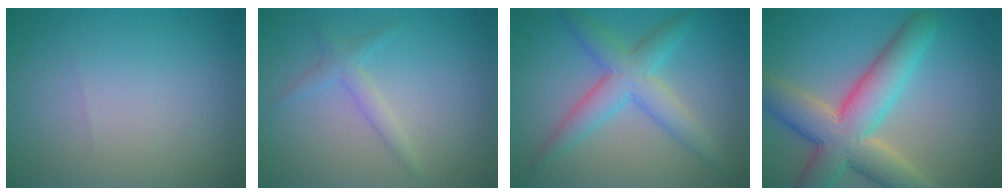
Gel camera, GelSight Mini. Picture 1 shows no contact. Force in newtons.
{"total": 1.7, "press": 1.7, "slide": 0.1}
{"total": 4.8, "press": 4.8, "slide": 0.2}
{"total": 8.8, "press": 8.7, "slide": 0.7}